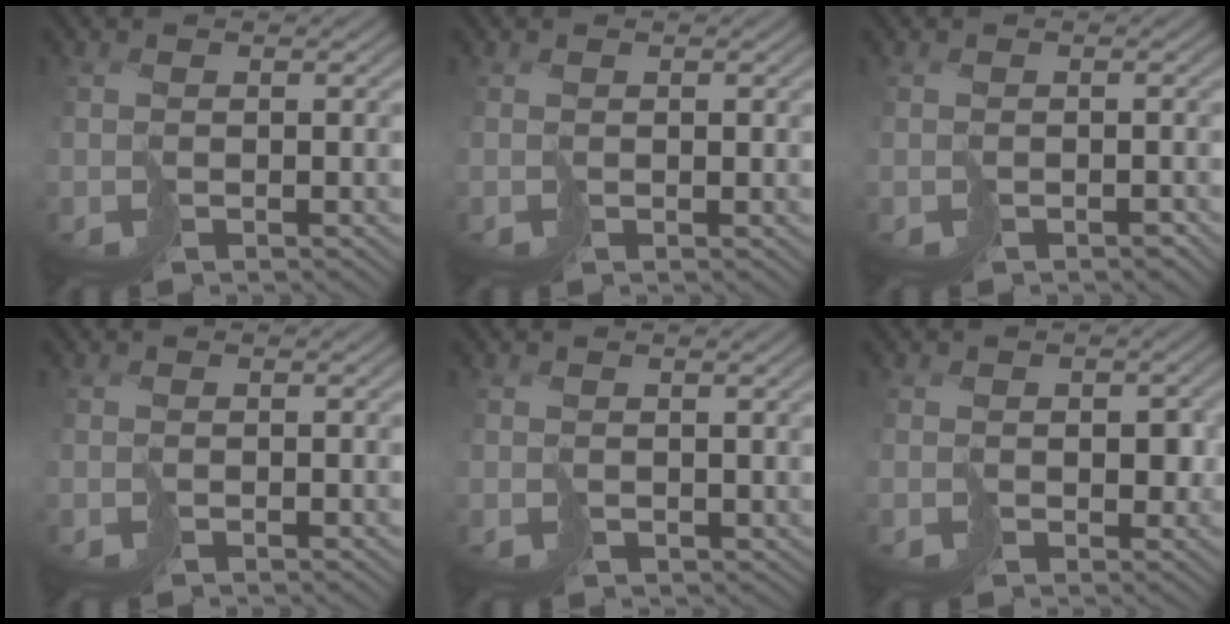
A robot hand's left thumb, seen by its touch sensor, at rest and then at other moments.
{"total": 0.5, "force": [0.5, 0.0, -0.2], "torque": [0.007, 0.001, 0.011]}
{"total": 1.3, "force": [-0.9, 0.8, 0.5], "torque": [0.001, -0.003, -0.016]}
{"total": 0.0}
{"total": 1.4, "force": [0.9, 1.0, 0.3], "torque": [-0.014, -0.003, 0.018]}
{"total": 2.6, "force": [0.5, 2.2, 1.3], "torque": [-0.012, -0.002, 0.015]}